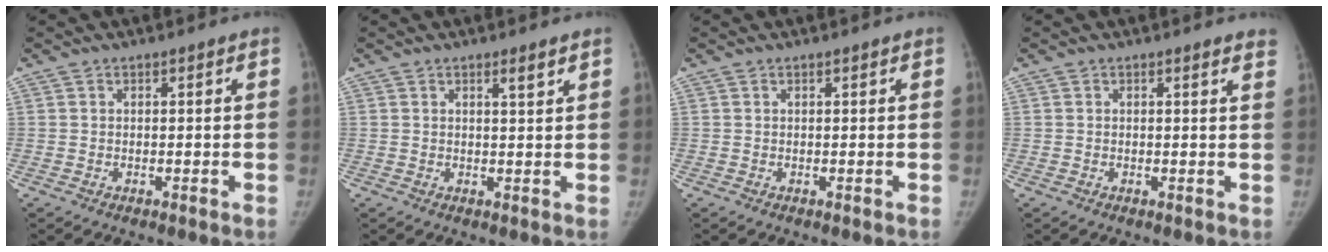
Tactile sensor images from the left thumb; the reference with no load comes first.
{"total": 2.1, "force": [1.4, 0.3, 1.6], "torque": [-0.021, -0.010, 0.023]}
{"total": 0.0}
{"total": 2.5, "force": [2.3, 0.3, 1.1], "torque": [-0.009, -0.007, 0.013]}